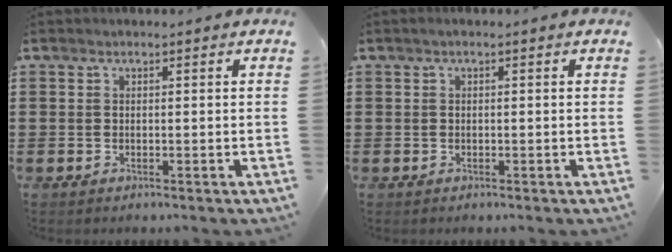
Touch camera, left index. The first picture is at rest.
{"total": 0.5, "force": [-0.2, 0.0, 0.5], "torque": [-0.008, -0.004, -0.002]}